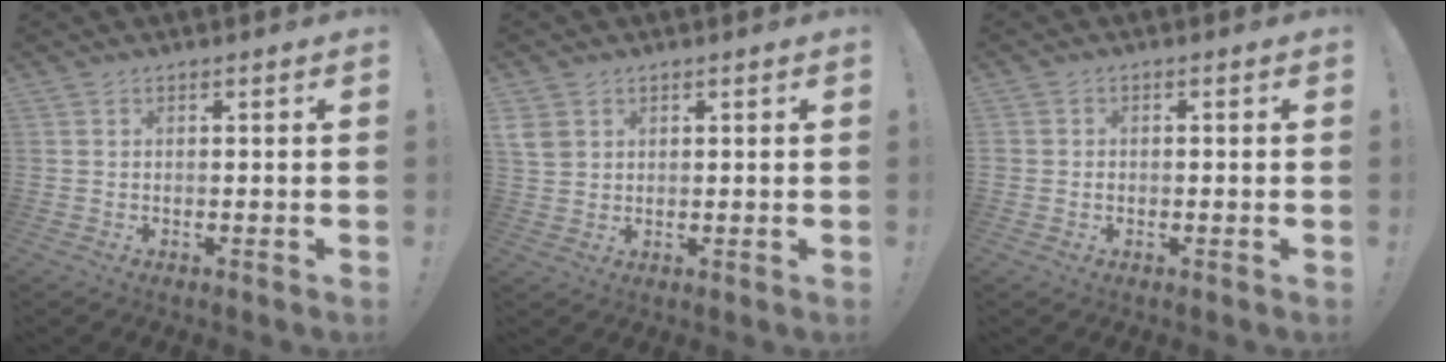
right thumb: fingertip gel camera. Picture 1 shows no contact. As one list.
[{"total": 4.2, "force": [2.0, 3.2, 1.8], "torque": [-0.027, -0.002, 0.042]}, {"total": 1.0, "force": [-0.5, 0.8, 0.1], "torque": [-0.007, 0.005, -0.009]}]